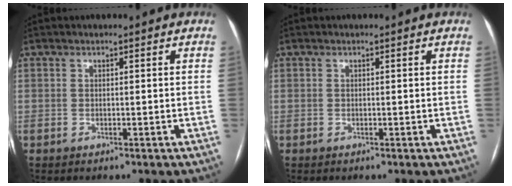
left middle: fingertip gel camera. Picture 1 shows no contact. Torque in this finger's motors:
{"motor_torque": [0.00, 0.00, 0.00, 0.00]}